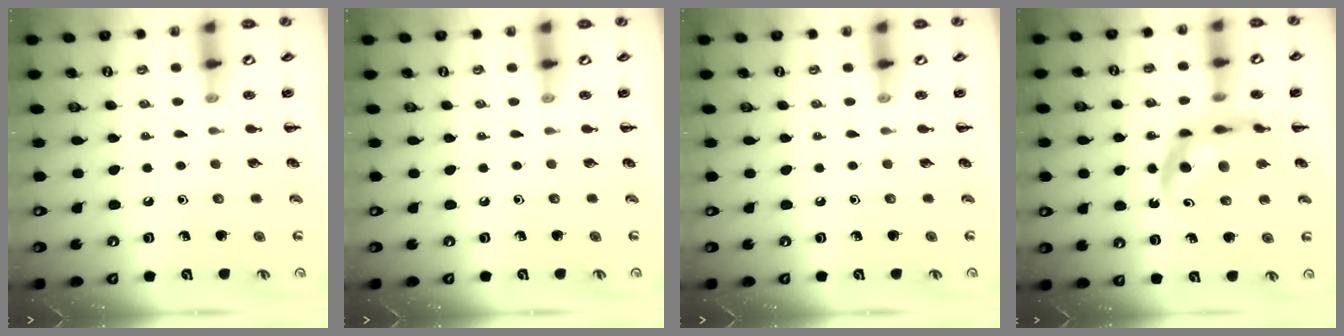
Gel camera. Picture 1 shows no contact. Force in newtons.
{"total": 0.0}
{"total": 0.0}
{"total": 13.0, "press": 12.4, "slide": 4.1}